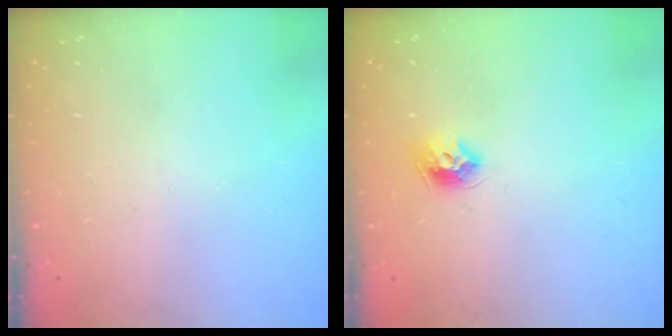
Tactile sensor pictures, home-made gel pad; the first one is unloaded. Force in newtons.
{"total": 8.4, "press": 8.3, "slide": 0.7}